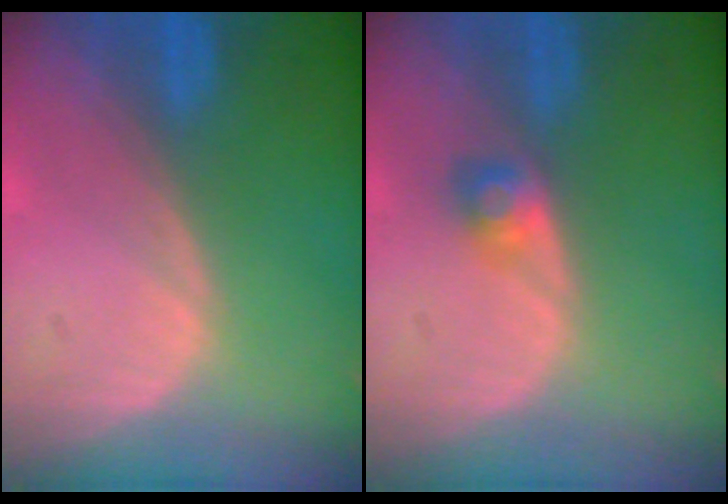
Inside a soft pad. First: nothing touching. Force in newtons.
{"total": 2.5, "press": 2.4, "slide": 0.7}